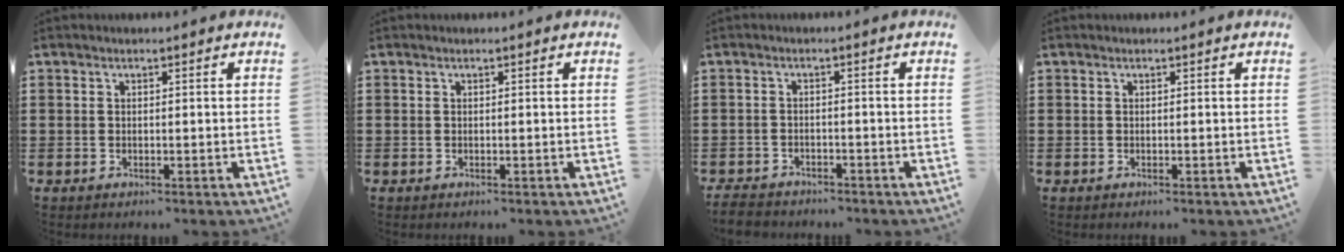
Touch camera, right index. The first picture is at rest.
{"total": 0.0}
{"total": 2.5, "force": [-2.5, 0.4, 0.2], "torque": [-0.015, -0.002, -0.055]}
{"total": 0.0}